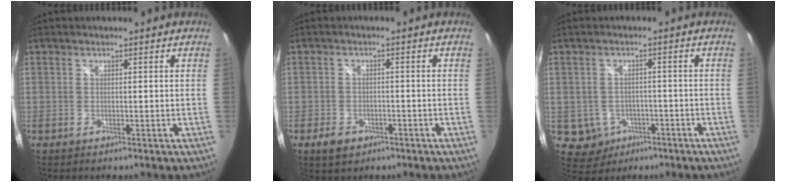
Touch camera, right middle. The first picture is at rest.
{"total": 3.6, "force": [-2.1, 2.5, 1.6], "torque": [-0.039, 0.000, -0.031]}
{"total": 5.7, "force": [-2.5, 4.9, 1.5], "torque": [-0.044, 0.004, -0.023]}